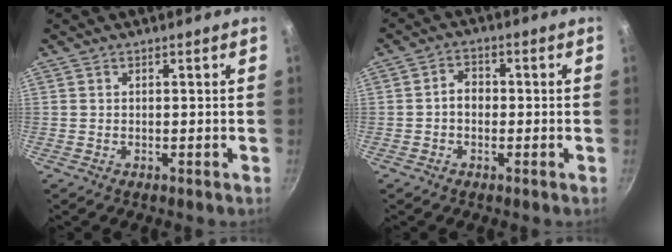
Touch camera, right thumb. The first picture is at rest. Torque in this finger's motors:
{"motor_torque": [0.00, -0.01, 0.01, 0.00, 0.08]}